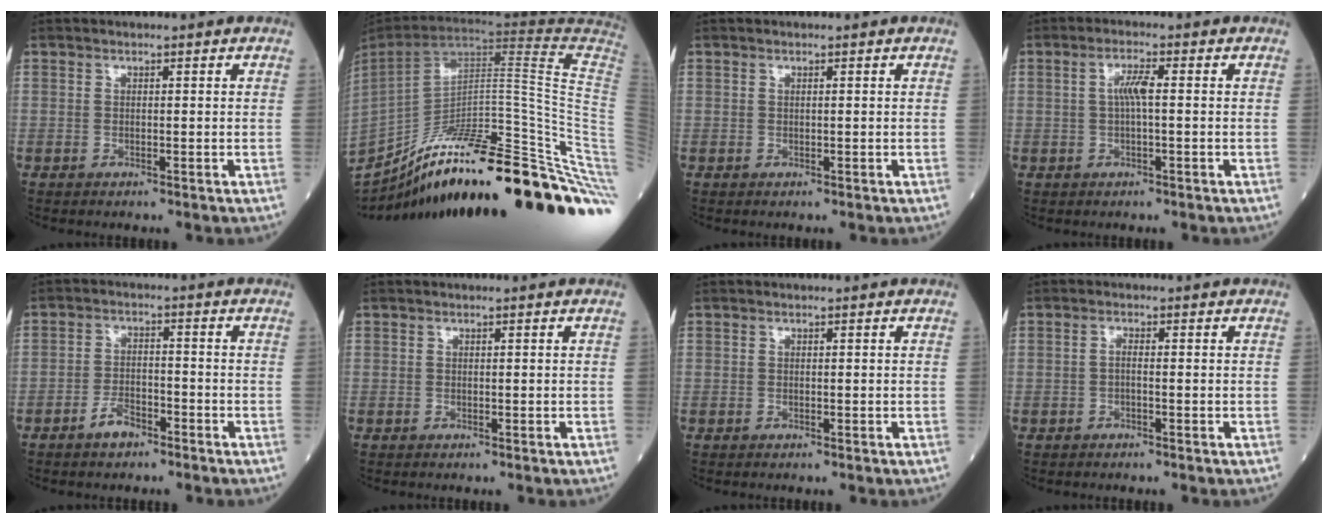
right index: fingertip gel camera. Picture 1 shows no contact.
{"total": 37.9, "force": [-25.3, 2.1, 28.1], "torque": [-0.313, -0.033, -0.369]}
{"total": 0.0}
{"total": 3.1, "force": [0.1, 0.3, 3.1], "torque": [-0.062, 0.005, 0.002]}
{"total": 3.7, "force": [-2.7, 1.5, 2.0], "torque": [-0.037, 0.004, -0.050]}
{"total": 0.0}
{"total": 0.0}
{"total": 1.1, "force": [-0.4, 0.2, 0.9], "torque": [-0.018, 0.004, -0.011]}